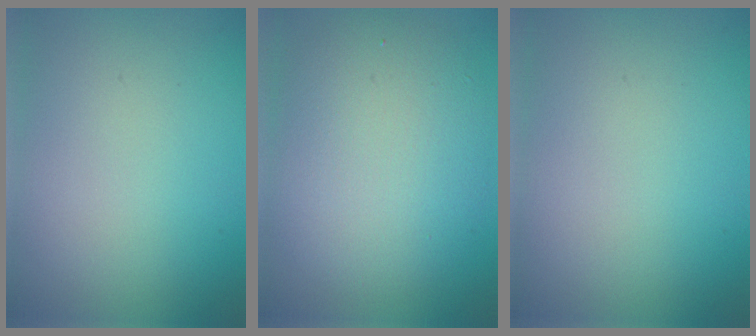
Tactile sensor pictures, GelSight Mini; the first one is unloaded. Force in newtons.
{"total": 7.1, "press": 7.1, "slide": 0.6}
{"total": 0.0}